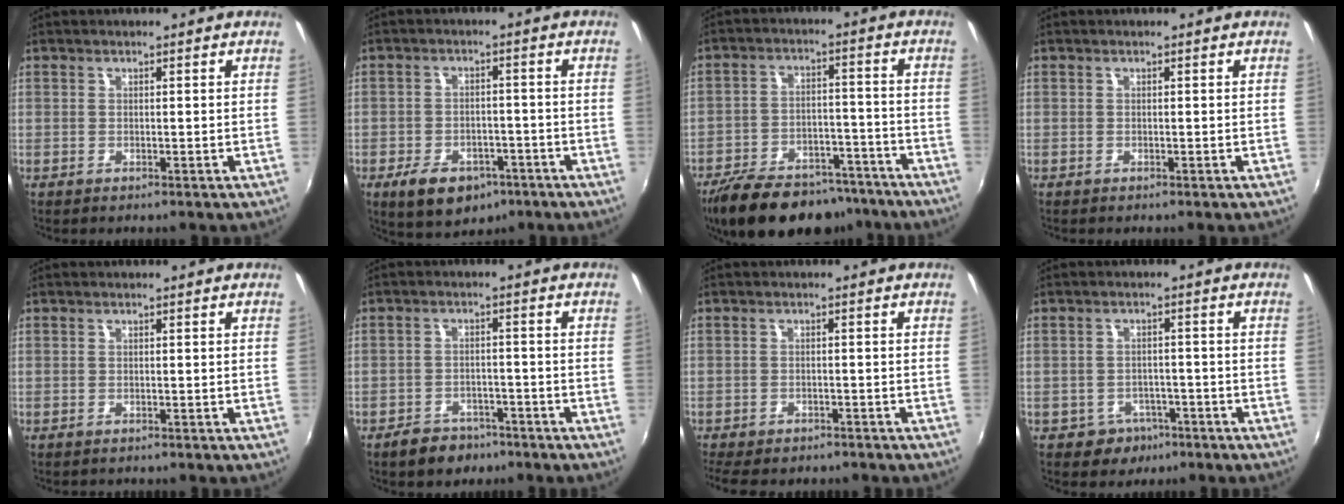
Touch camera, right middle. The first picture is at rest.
{"total": 10.5, "force": [-6.2, 6.5, 5.4], "torque": [-0.126, -0.004, -0.083]}
{"total": 21.0, "force": [-16.7, 8.7, 9.3], "torque": [-0.189, 0.002, -0.236]}
{"total": 0.0}
{"total": 0.6, "force": [-0.5, 0.2, 0.1], "torque": [-0.005, 0.000, -0.007]}
{"total": 6.4, "force": [-4.8, 3.8, 1.9], "torque": [-0.054, 0.010, -0.064]}
{"total": 8.5, "force": [-7.1, 2.9, 3.6], "torque": [-0.089, -0.026, -0.107]}
{"total": 5.0, "force": [-3.0, 4.0, 0.9], "torque": [-0.031, 0.007, -0.035]}